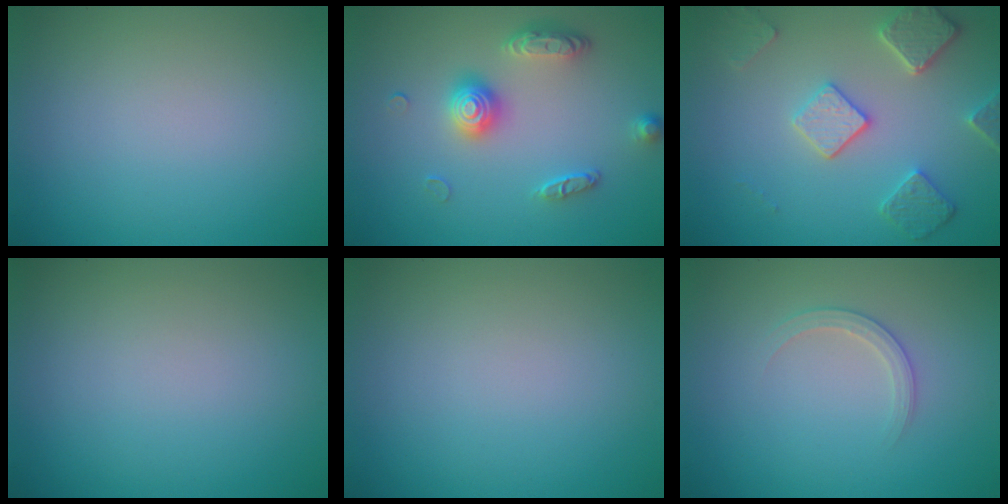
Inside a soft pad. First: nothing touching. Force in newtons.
{"total": 3.3, "press": 2.9, "slide": 1.6}
{"total": 4.5, "press": 3.7, "slide": 2.6}
{"total": 0.0}
{"total": 0.0}
{"total": 1.6, "press": 1.6, "slide": 0.1}